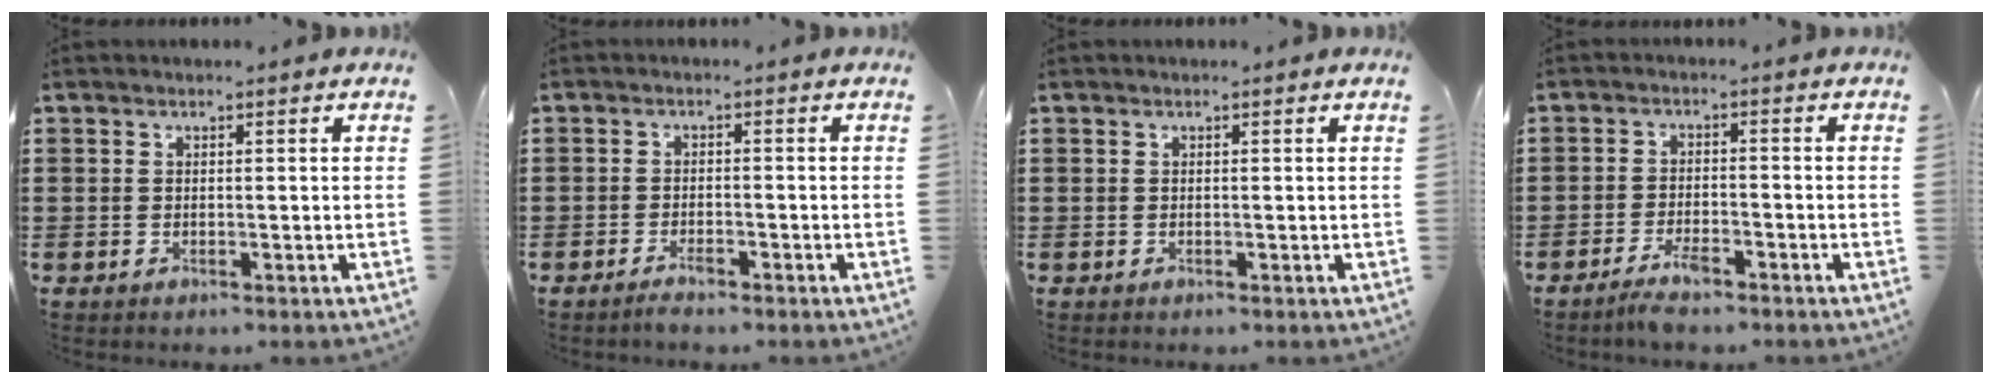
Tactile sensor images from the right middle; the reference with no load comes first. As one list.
[{"total": 1.9, "force": [-1.5, 0.4, 1.1], "torque": [-0.028, -0.002, -0.031]}, {"total": 0.0}, {"total": 3.3, "force": [-2.6, 0.7, 1.8], "torque": [-0.038, 0.005, -0.053]}]